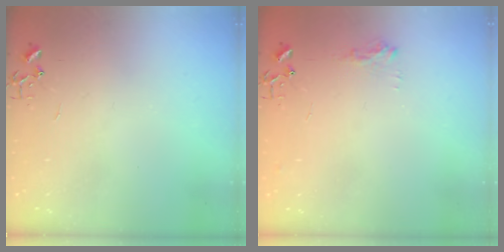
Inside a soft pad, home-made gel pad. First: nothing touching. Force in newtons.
{"total": 8.2, "press": 8.2, "slide": 0.9}